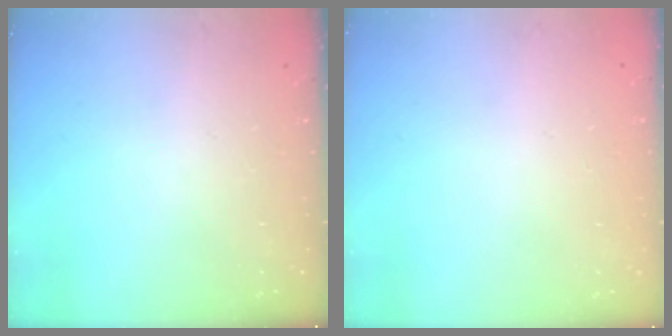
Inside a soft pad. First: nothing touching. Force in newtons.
{"total": 0.0}